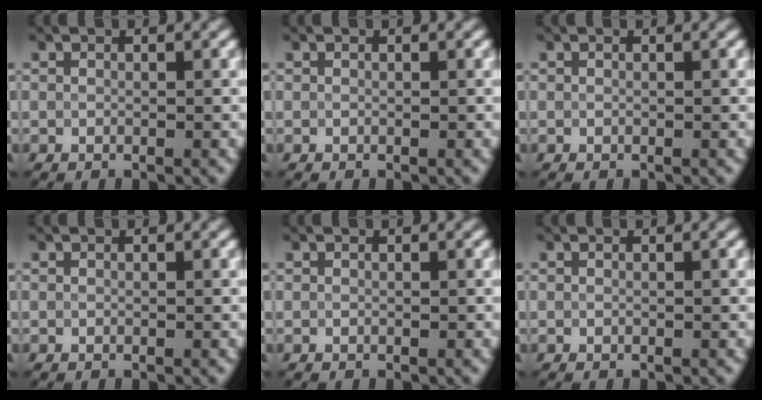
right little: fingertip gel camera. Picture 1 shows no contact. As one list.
[{"total": 0.0}, {"total": 0.0}, {"total": 0.0}, {"total": 0.0}, {"total": 0.0}]